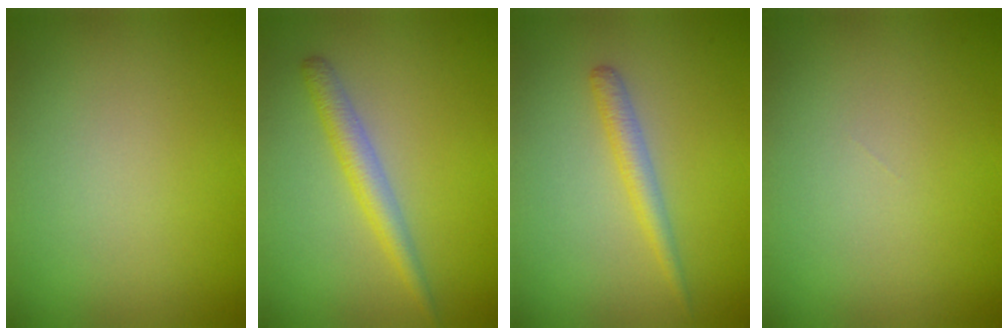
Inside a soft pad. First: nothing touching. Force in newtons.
{"total": 2.5, "press": 2.5, "slide": 0.0}
{"total": 1.9, "press": 1.8, "slide": 0.1}
{"total": 0.0}